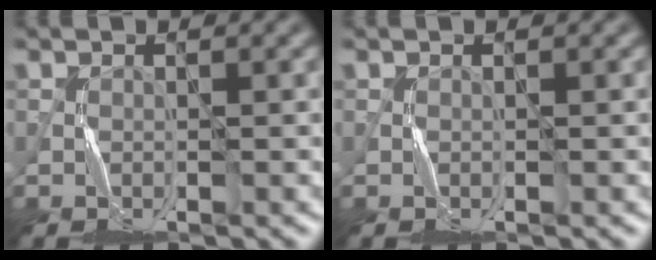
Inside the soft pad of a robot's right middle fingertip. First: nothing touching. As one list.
[{"total": 0.0}]